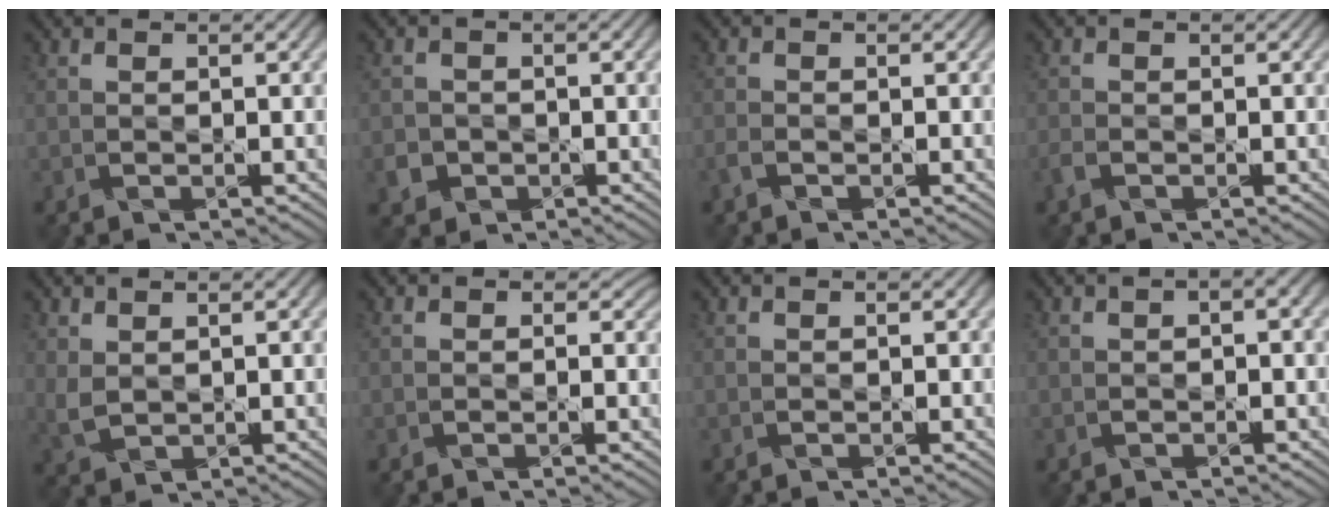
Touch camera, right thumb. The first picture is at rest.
{"total": 2.5, "force": [-1.1, 2.2, 0.5], "torque": [-0.014, -0.004, -0.022]}
{"total": 1.5, "force": [-1.1, 0.8, 0.8], "torque": [-0.025, 0.000, -0.027]}
{"total": 1.7, "force": [-1.0, 0.9, 0.9], "torque": [-0.030, -0.001, -0.025]}
{"total": 3.0, "force": [1.0, 2.0, 2.0], "torque": [-0.056, -0.001, 0.025]}
{"total": 0.5, "force": [0.1, 0.5, 0.0], "torque": [-0.001, -0.004, -0.003]}
{"total": 0.0}
{"total": 1.1, "force": [0.0, 0.5, 1.0], "torque": [-0.019, 0.004, 0.002]}